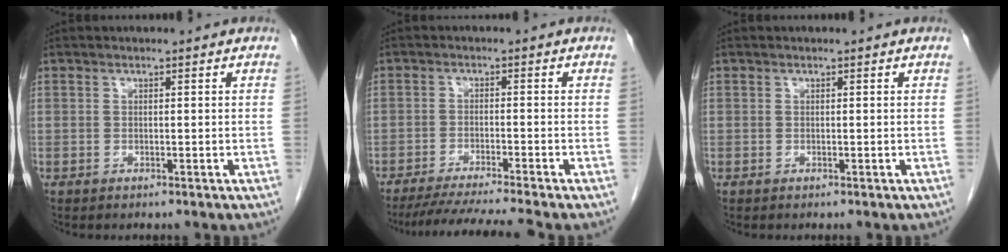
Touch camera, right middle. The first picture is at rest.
{"total": 9.6, "force": [-8.5, -1.6, 4.2], "torque": [-0.054, -0.021, -0.135]}
{"total": 0.0}